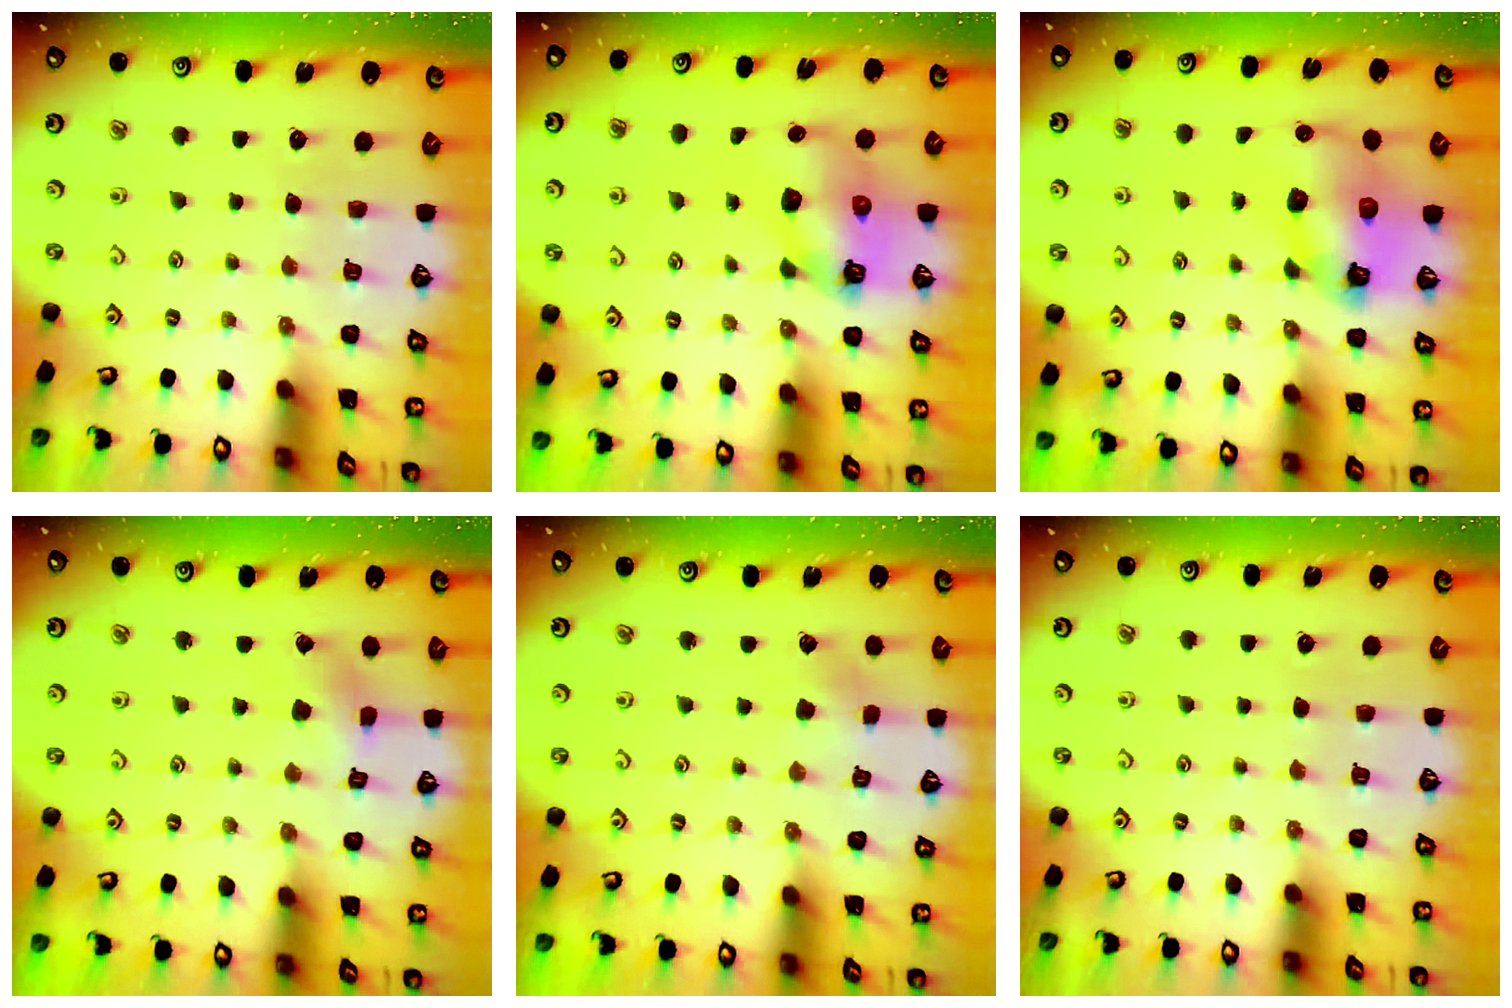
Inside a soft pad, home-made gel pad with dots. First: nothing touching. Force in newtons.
{"total": 8.1, "press": 8.0, "slide": 1.4}
{"total": 10.9, "press": 10.8, "slide": 1.5}
{"total": 2.5, "press": 2.5, "slide": 0.2}
{"total": 3.1, "press": 3.0, "slide": 0.5}
{"total": 0.0}